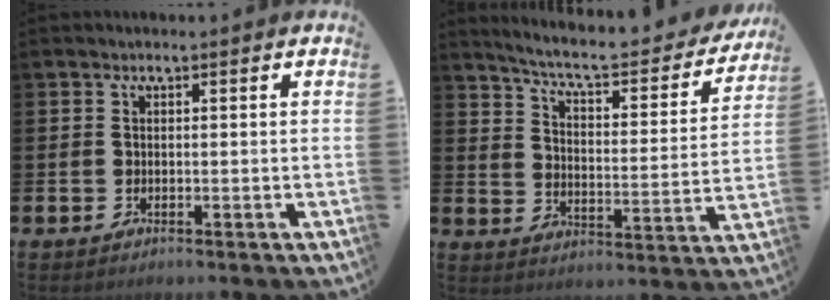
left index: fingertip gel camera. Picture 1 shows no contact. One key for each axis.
{"total": 6.8, "fx": 6.1, "fy": 1.3, "fz": 2.8, "tx": -0.075, "ty": -0.048, "tz": 0.098}